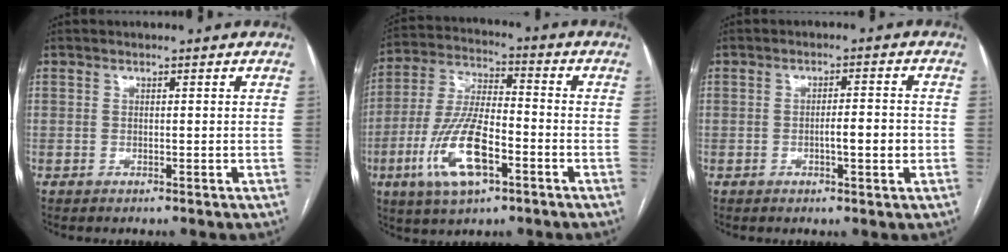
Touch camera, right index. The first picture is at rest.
{"total": 13.6, "force": [-5.4, 4.5, 11.7], "torque": [-0.247, -0.001, -0.097]}
{"total": 4.0, "force": [-0.9, 0.7, 3.9], "torque": [-0.060, 0.002, -0.011]}